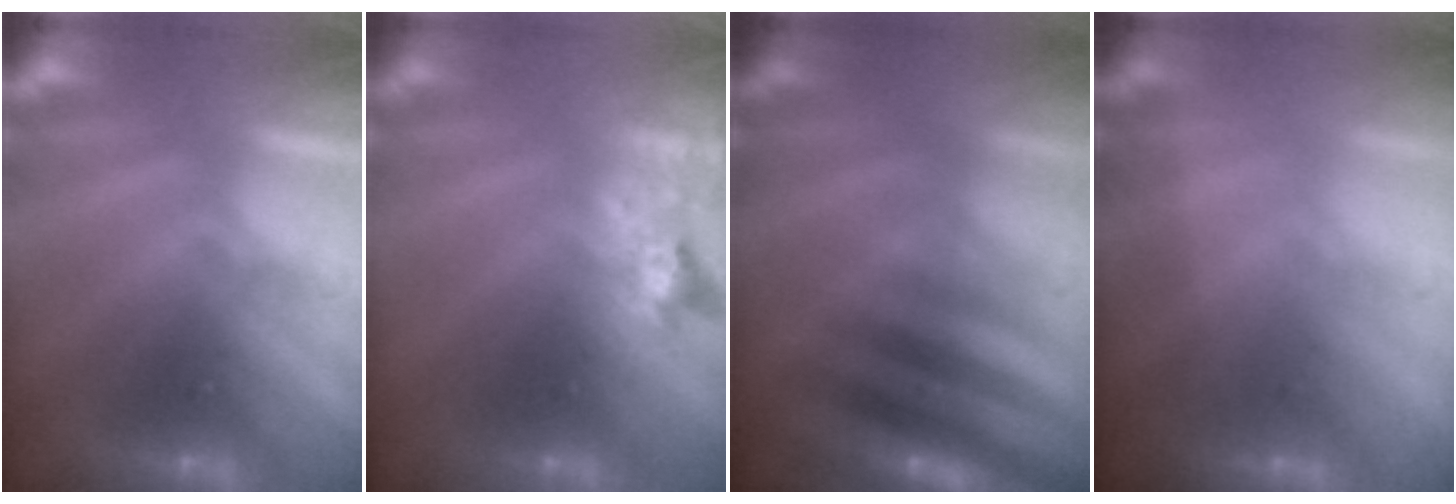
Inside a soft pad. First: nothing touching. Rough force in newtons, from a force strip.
{"total": 2.4}
{"total": 3.0}
{"total": 1.6}